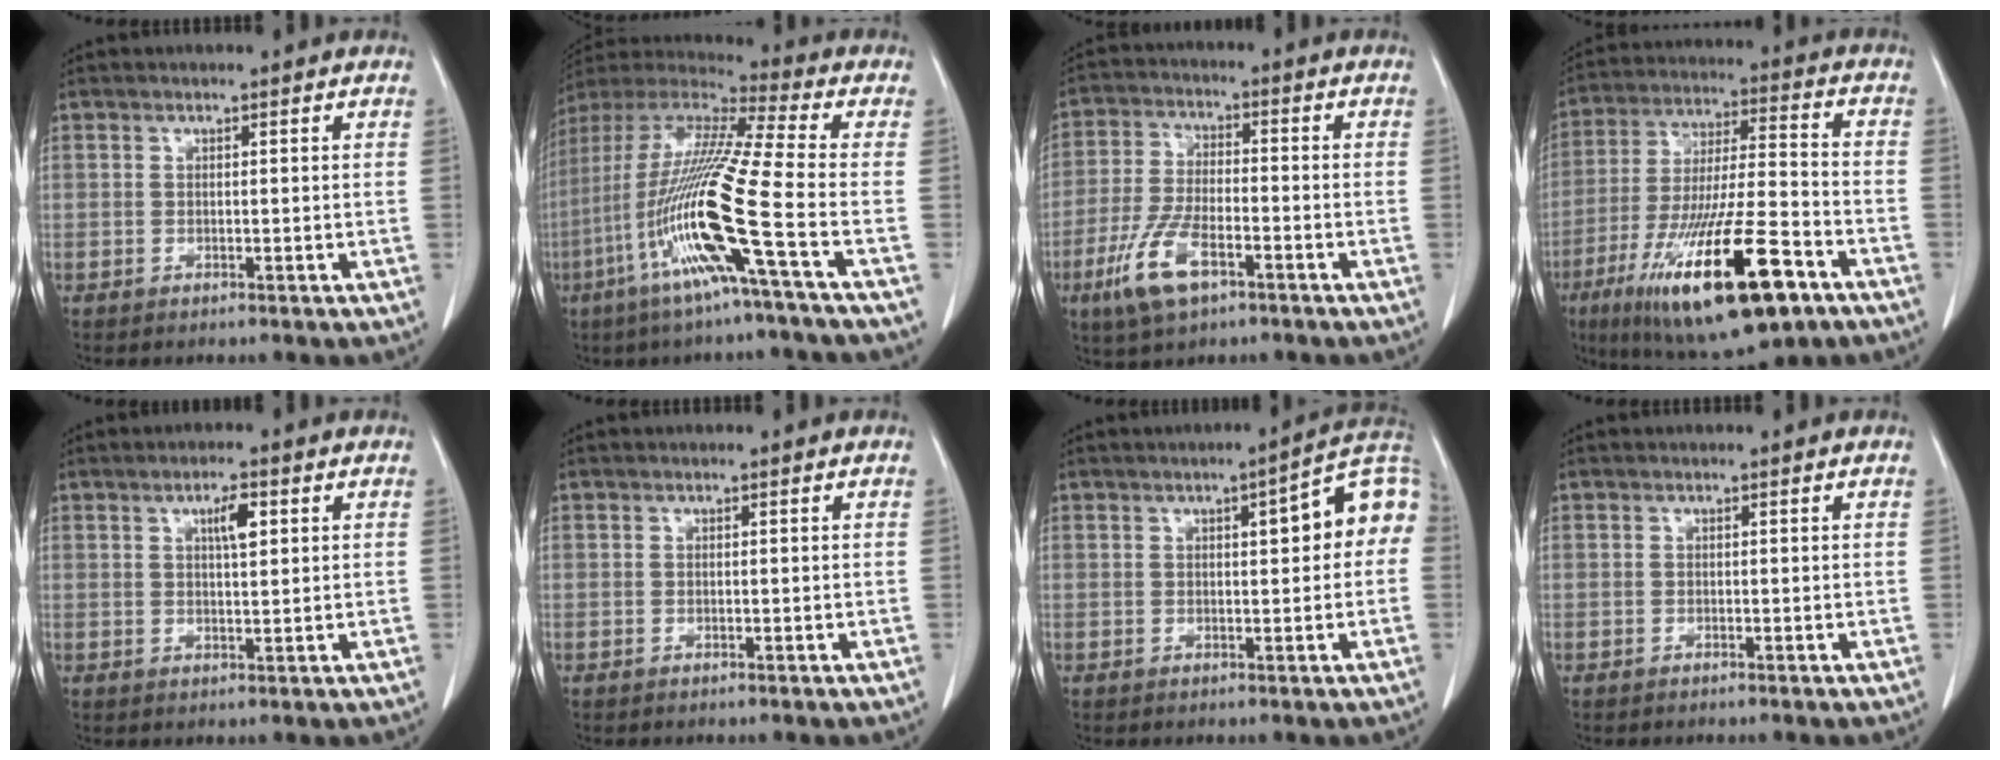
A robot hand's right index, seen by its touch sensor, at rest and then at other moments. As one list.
[{"total": 18.7, "force": [-6.5, -1.2, 17.5], "torque": [-0.361, -0.022, -0.138]}, {"total": 9.5, "force": [-4.9, 3.4, 7.4], "torque": [-0.166, -0.007, -0.090]}, {"total": 22.8, "force": [-11.6, 4.3, 19.2], "torque": [-0.347, -0.033, -0.192]}, {"total": 3.5, "force": [1.3, 0.7, 3.1], "torque": [-0.053, 0.001, 0.022]}, {"total": 0.0}, {"total": 8.9, "force": [1.6, 2.0, 8.5], "torque": [-0.111, 0.033, 0.015]}, {"total": 0.0}]